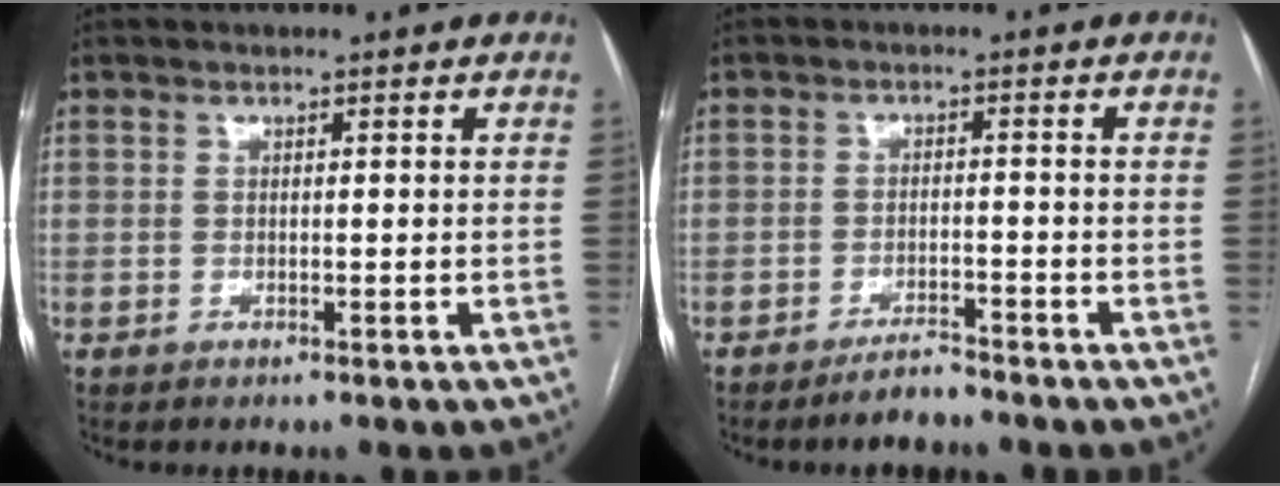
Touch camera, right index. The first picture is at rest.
{"total": 3.3, "force": [-3.1, 0.7, 1.2], "torque": [-0.020, -0.003, -0.052]}